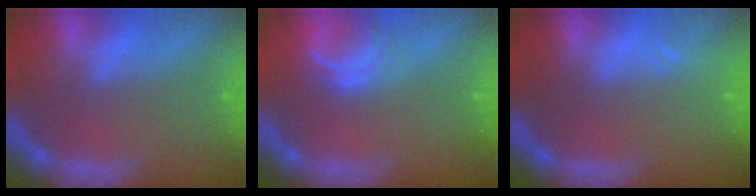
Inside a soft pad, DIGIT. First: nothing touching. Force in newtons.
{"total": 3.0}
{"total": 1.5}